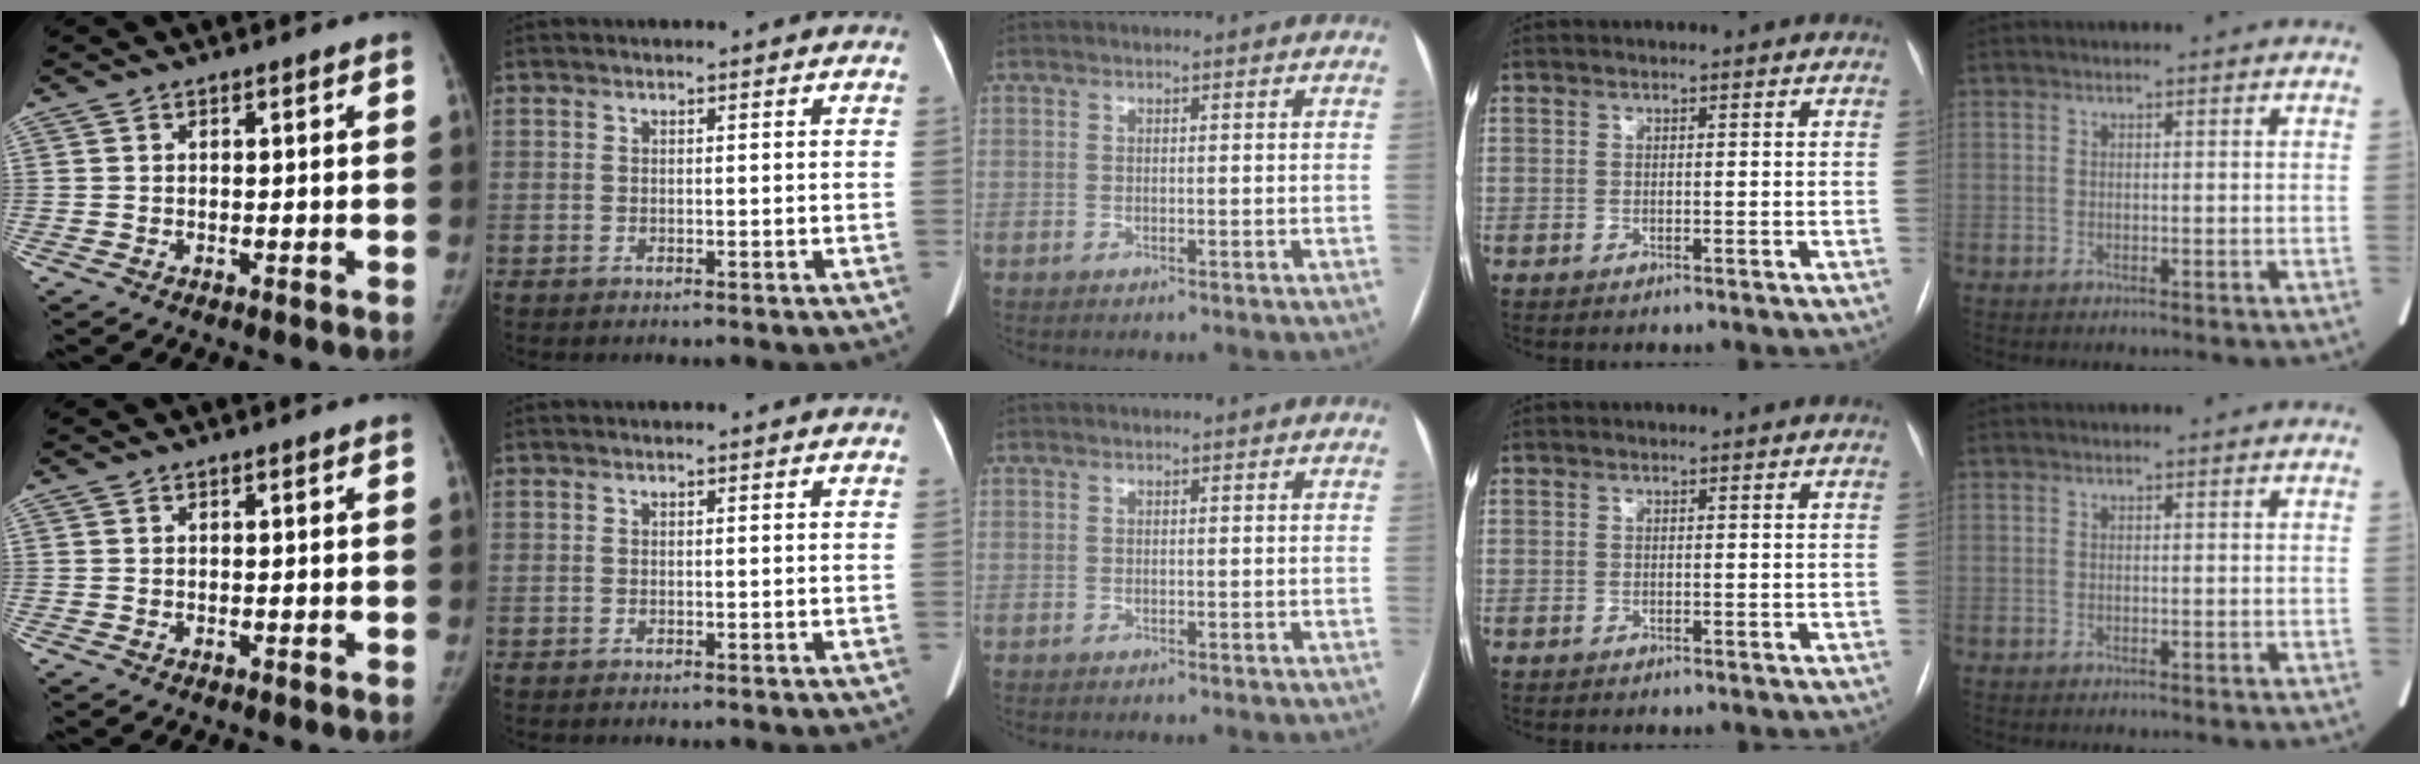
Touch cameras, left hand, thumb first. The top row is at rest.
{}